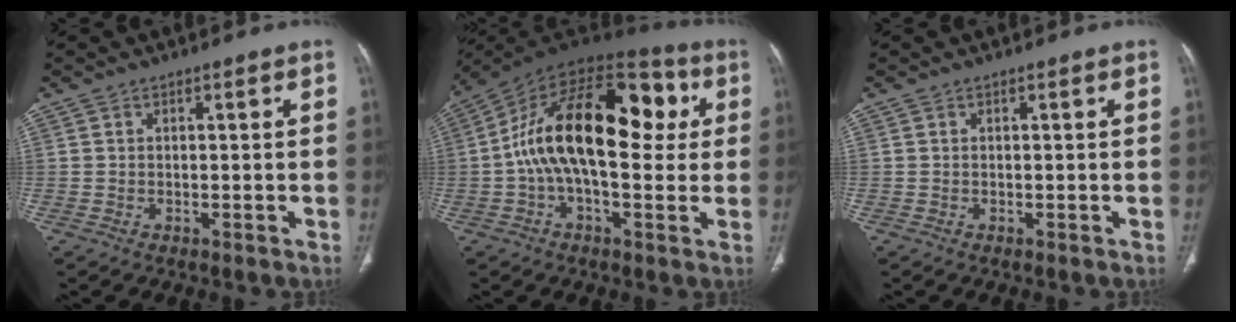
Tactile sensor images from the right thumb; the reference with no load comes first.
{"total": 23.8, "force": [2.6, 12.3, 20.3], "torque": [-0.315, 0.046, 0.028]}
{"total": 0.0}